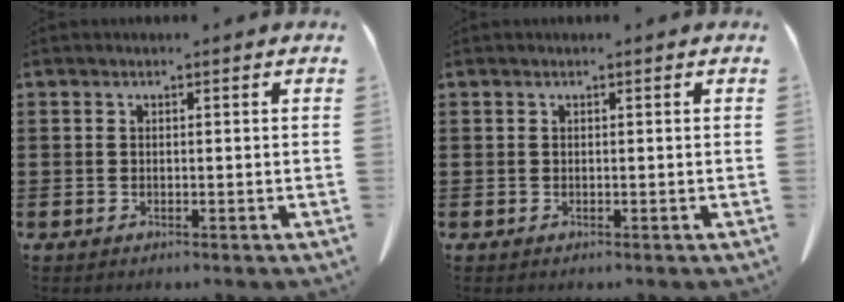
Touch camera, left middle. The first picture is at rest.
{"total": 0.0}